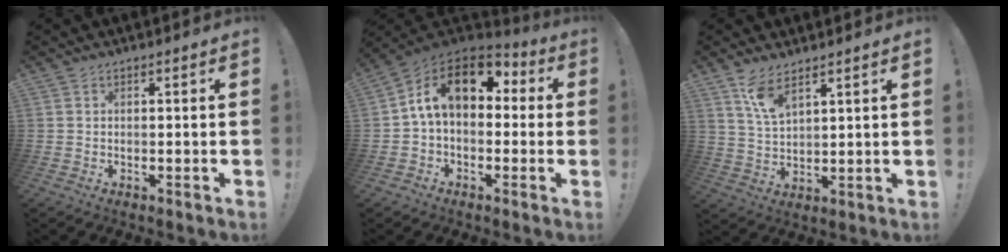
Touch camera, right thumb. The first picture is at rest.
{"total": 15.6, "force": [4.5, 9.5, 11.6], "torque": [-0.187, -0.002, 0.079]}
{"total": 7.5, "force": [5.3, 2.6, 4.6], "torque": [-0.082, -0.029, 0.096]}